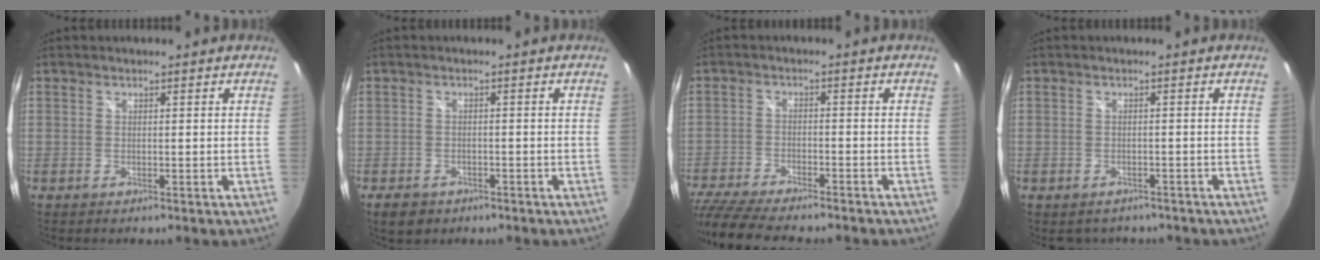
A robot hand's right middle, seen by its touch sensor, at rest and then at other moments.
{"total": 3.6, "force": [-2.0, 2.9, 1.0], "torque": [-0.030, -0.003, -0.024]}
{"total": 15.5, "force": [-13.2, 3.3, 7.4], "torque": [-0.169, -0.043, -0.221]}
{"total": 3.5, "force": [-2.7, 2.2, 0.8], "torque": [-0.020, -0.008, -0.032]}